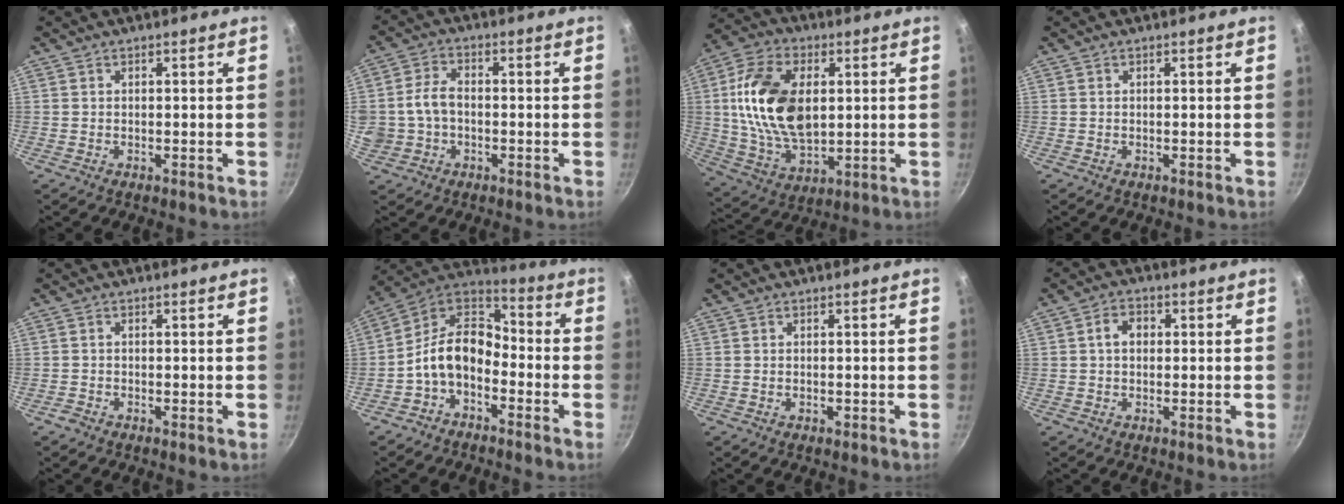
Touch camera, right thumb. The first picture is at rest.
{"total": 8.1, "force": [-0.8, 6.2, 5.2], "torque": [-0.095, 0.026, -0.015]}
{"total": 19.2, "force": [2.8, 11.8, 14.9], "torque": [-0.266, -0.005, 0.053]}
{"total": 0.0}
{"total": 1.1, "force": [-0.7, 0.5, 0.6], "torque": [-0.017, 0.003, -0.018]}
{"total": 12.5, "force": [-4.2, 8.2, 8.4], "torque": [-0.132, 0.069, -0.103]}
{"total": 0.9, "force": [-0.2, 0.6, 0.7], "torque": [-0.010, 0.001, -0.004]}
{"total": 4.2, "force": [0.5, 3.1, 2.7], "torque": [-0.031, 0.012, 0.002]}